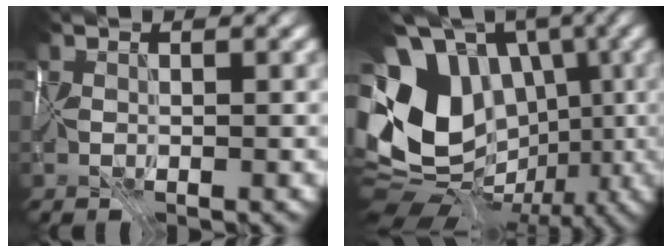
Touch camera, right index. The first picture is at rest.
{"total": 14.6, "force": [1.0, 11.6, 8.8], "torque": [-0.178, 0.027, 0.011]}